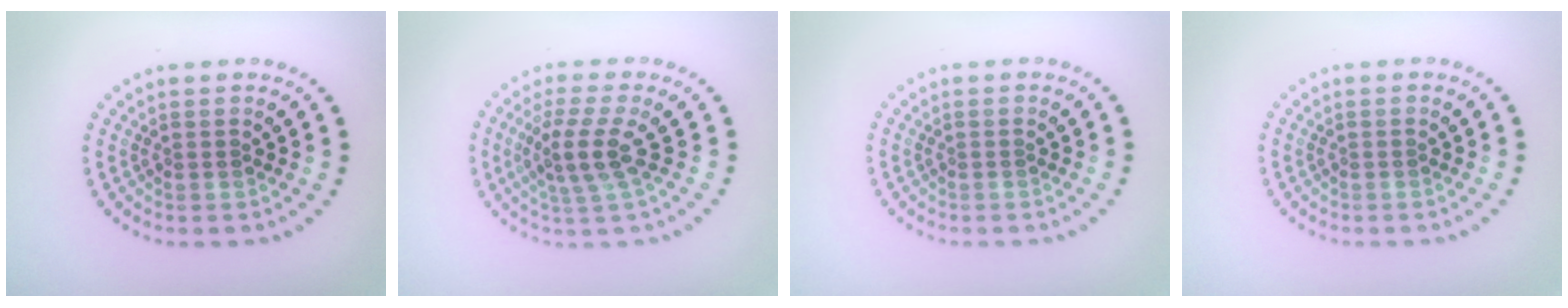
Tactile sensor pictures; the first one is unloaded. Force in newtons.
{"total": 3.6, "press": 3.1, "slide": 1.8}
{"total": 0.0}
{"total": 0.0}